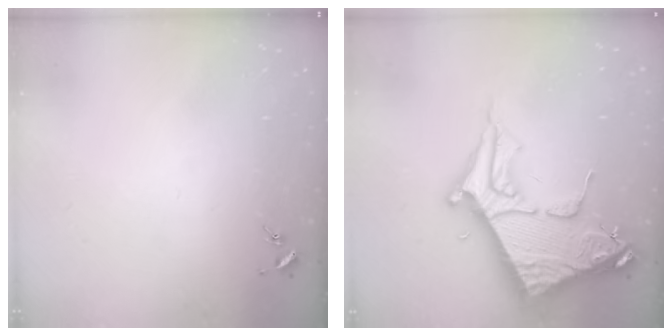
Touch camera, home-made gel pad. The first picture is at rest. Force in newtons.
{"total": 10.4, "press": 10.4, "slide": 1.1}